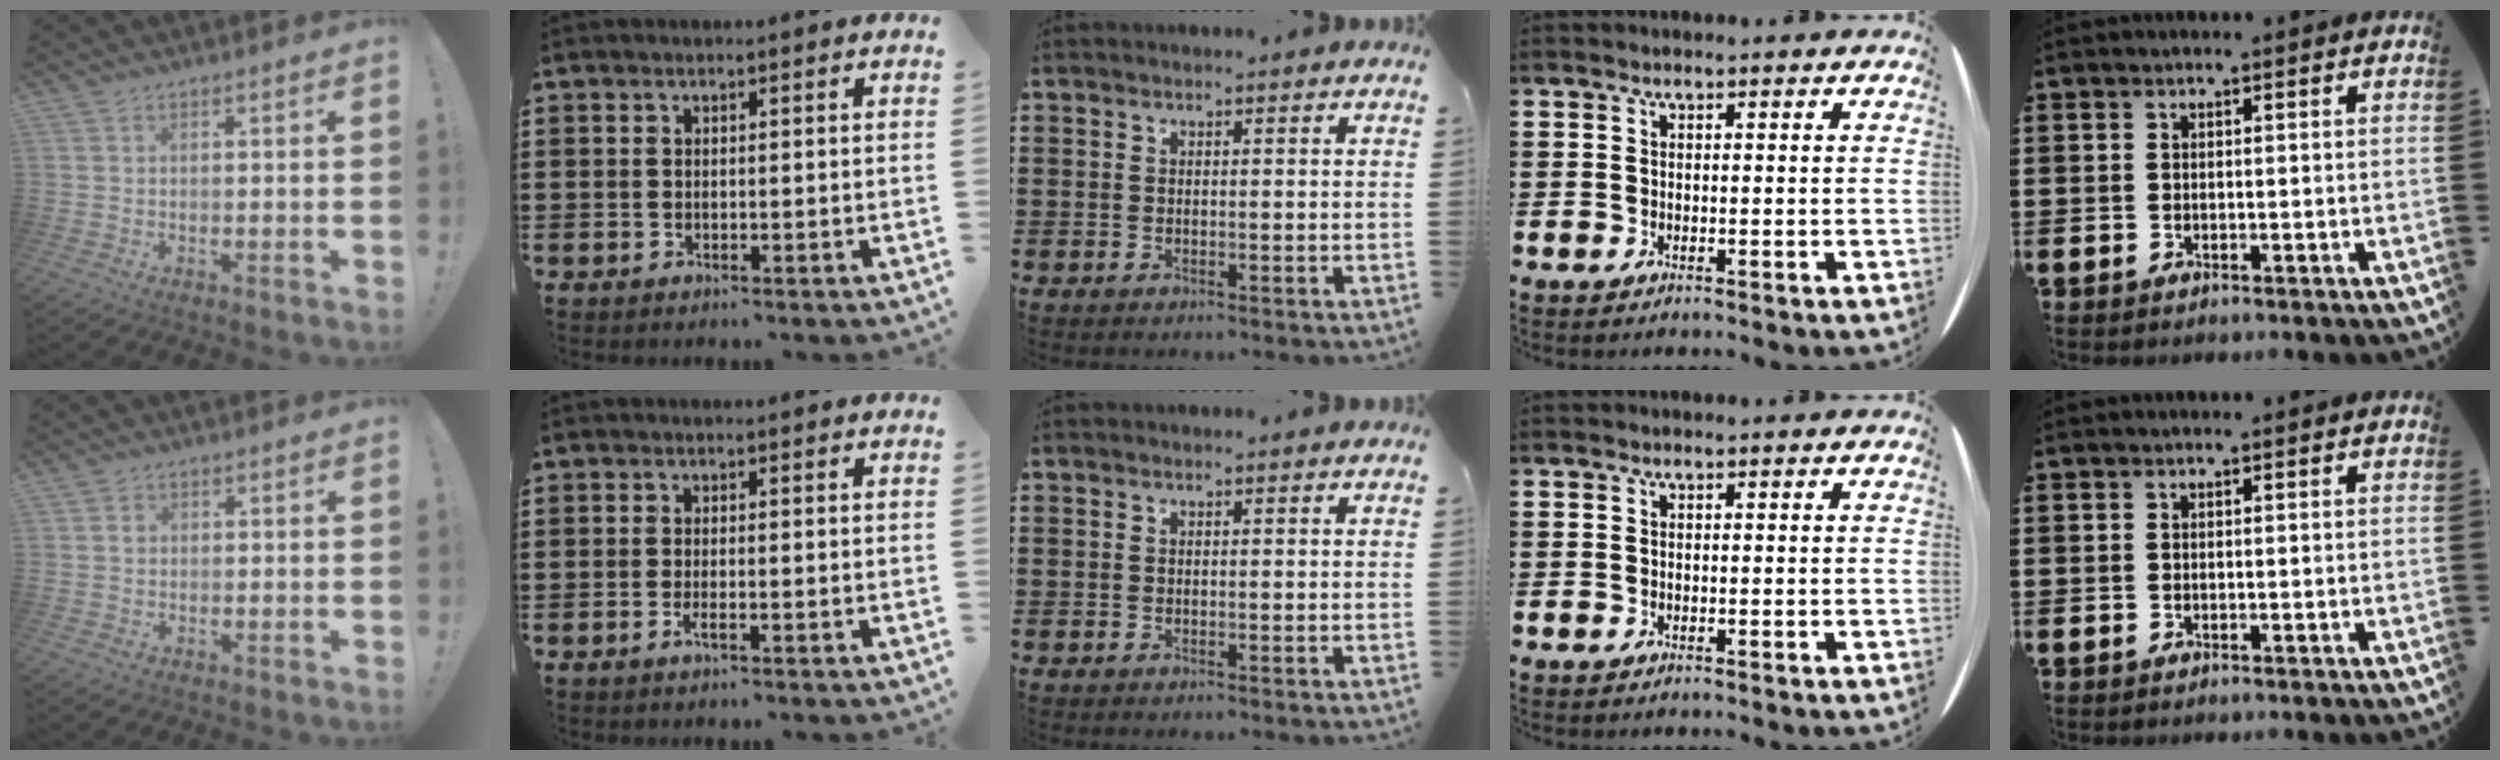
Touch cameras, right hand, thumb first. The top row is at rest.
{"thumb": {"total": 1.1, "force": [0.1, 1.1, 0.4], "torque": [0.000, 0.001, -0.001]}, "index": {"total": 1.5, "force": [-0.8, 0.2, 1.2], "torque": [-0.028, -0.005, -0.017]}}